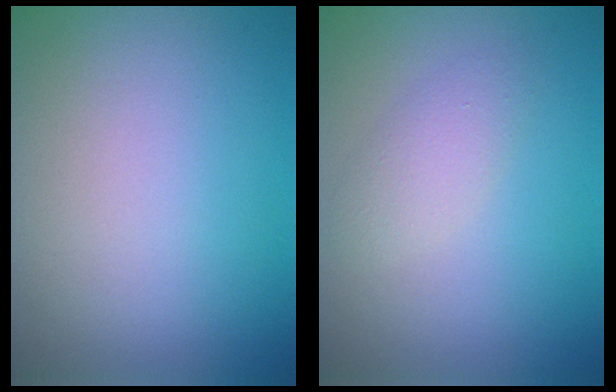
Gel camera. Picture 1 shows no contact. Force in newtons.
{"total": 2.0, "press": 2.0, "slide": 0.1}